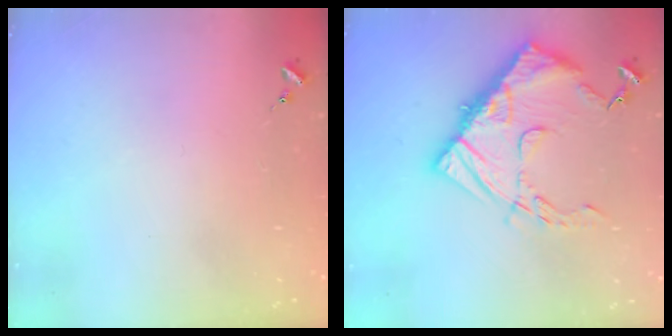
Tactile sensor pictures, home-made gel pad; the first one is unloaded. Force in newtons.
{"total": 15.2, "press": 15.1, "slide": 1.4}